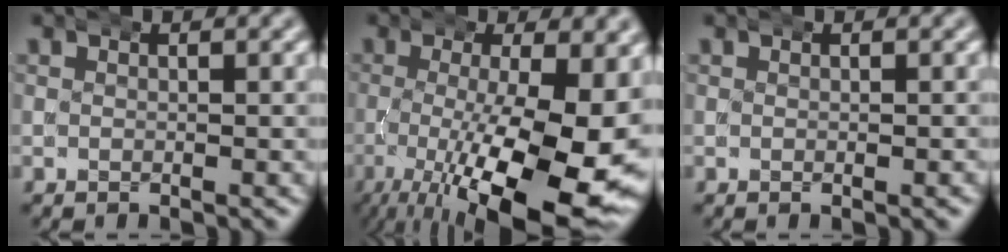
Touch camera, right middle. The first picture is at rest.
{"total": 11.3, "force": [-3.0, 3.5, 10.3], "torque": [-0.174, -0.032, -0.022]}
{"total": 0.0}